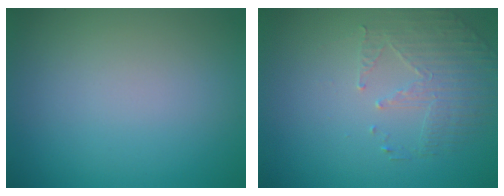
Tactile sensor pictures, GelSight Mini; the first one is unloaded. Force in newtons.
{"total": 1.9, "press": 1.5, "slide": 1.2}